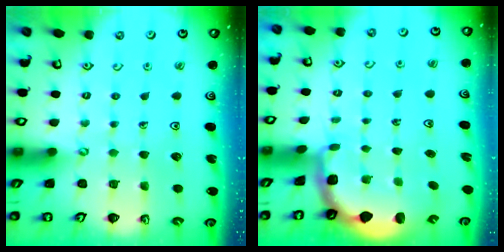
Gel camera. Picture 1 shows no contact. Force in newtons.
{"total": 2.1, "press": 1.8, "slide": 1.0}